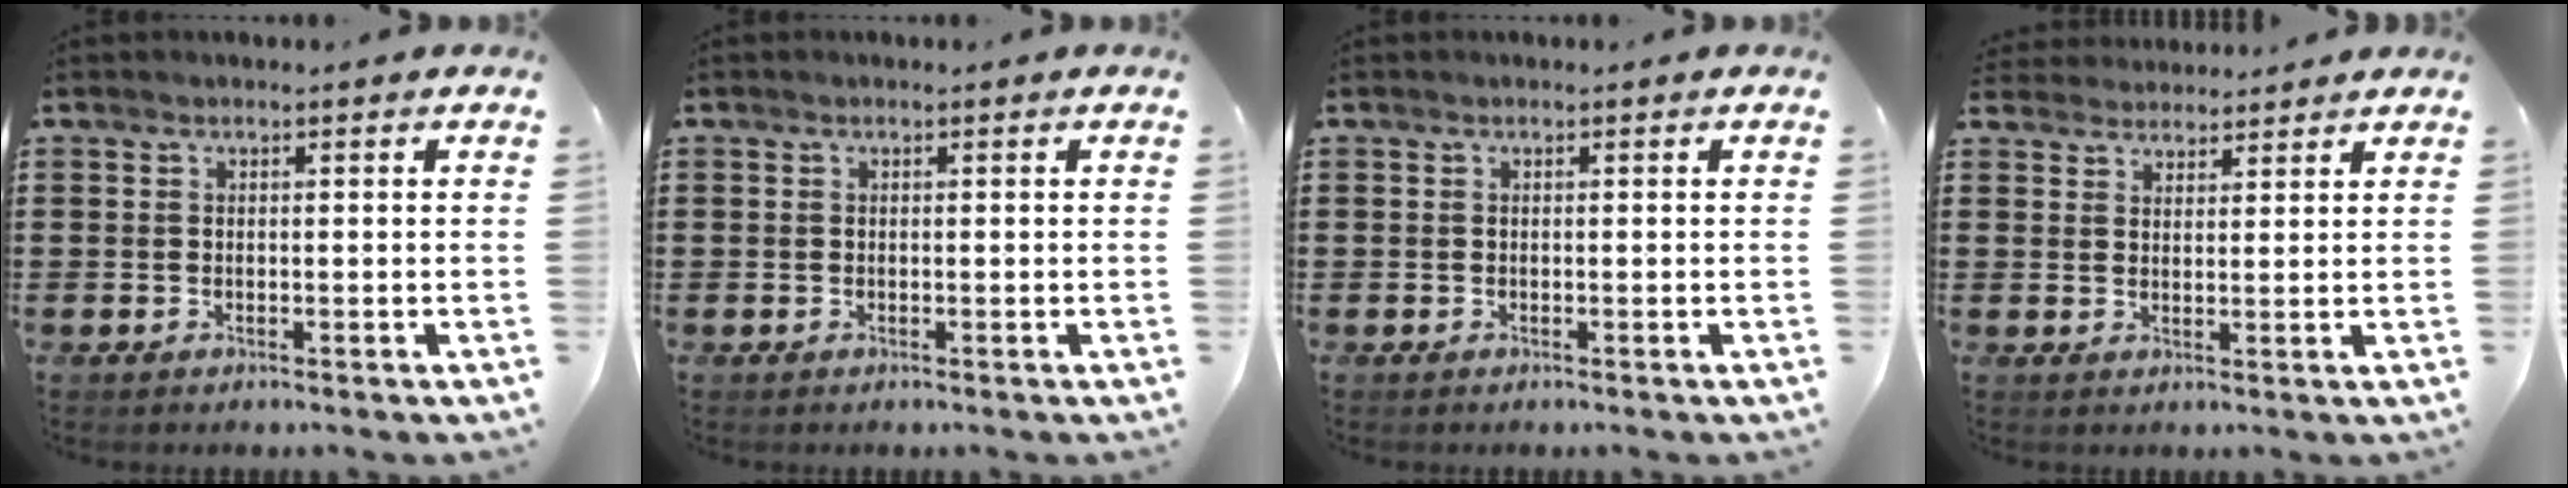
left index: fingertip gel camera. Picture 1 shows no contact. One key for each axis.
{"total": 0.0}
{"total": 0.0}
{"total": 2.7, "fx": 2.7, "fy": 0.2, "fz": -0.3, "tx": -0.003, "ty": -0.006, "tz": 0.051}